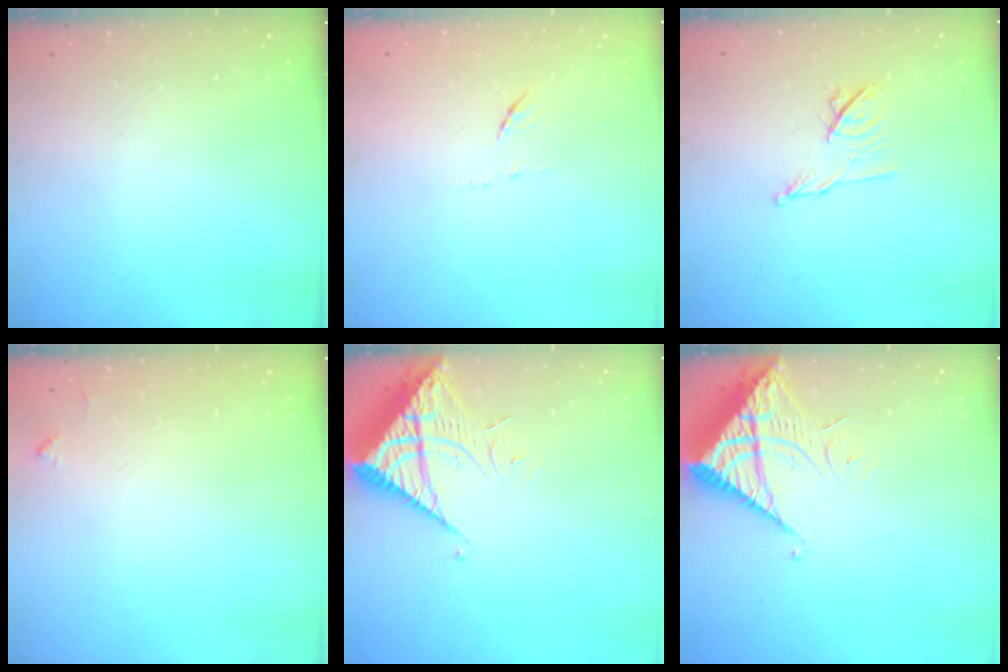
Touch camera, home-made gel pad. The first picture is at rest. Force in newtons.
{"total": 6.1, "press": 6.1, "slide": 0.3}
{"total": 8.1, "press": 8.0, "slide": 1.3}
{"total": 3.5, "press": 3.5, "slide": 0.5}
{"total": 9.1, "press": 9.1, "slide": 0.9}
{"total": 9.1, "press": 9.1, "slide": 0.9}